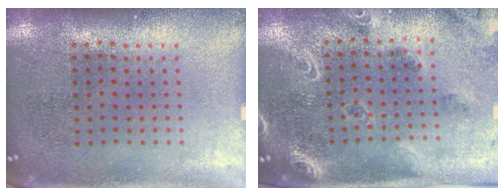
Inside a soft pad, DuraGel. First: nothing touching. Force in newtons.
{"total": 1.8, "press": 1.8, "slide": 0.4}